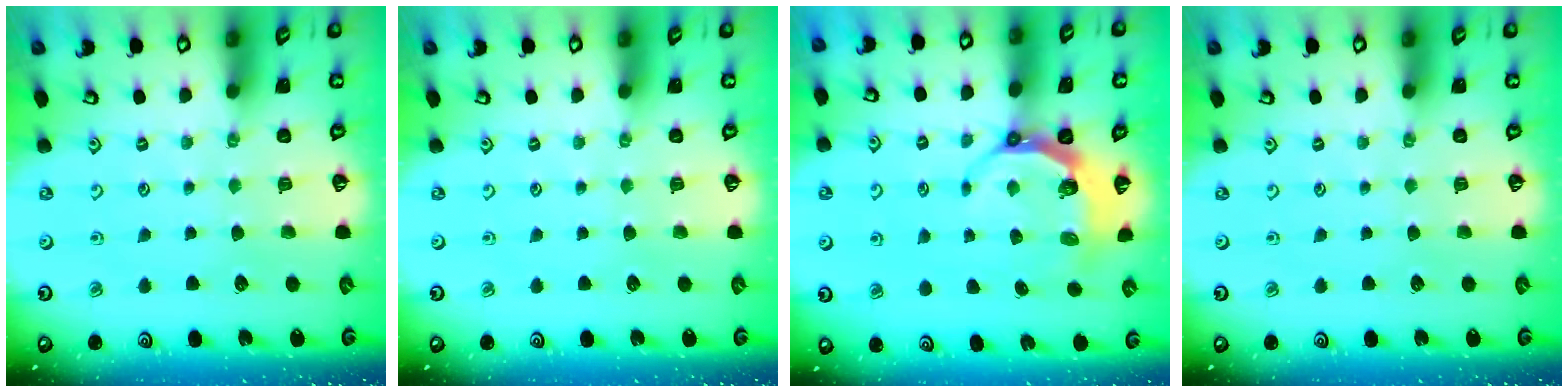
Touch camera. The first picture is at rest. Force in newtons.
{"total": 0.0}
{"total": 6.7, "press": 6.0, "slide": 3.2}
{"total": 0.0}